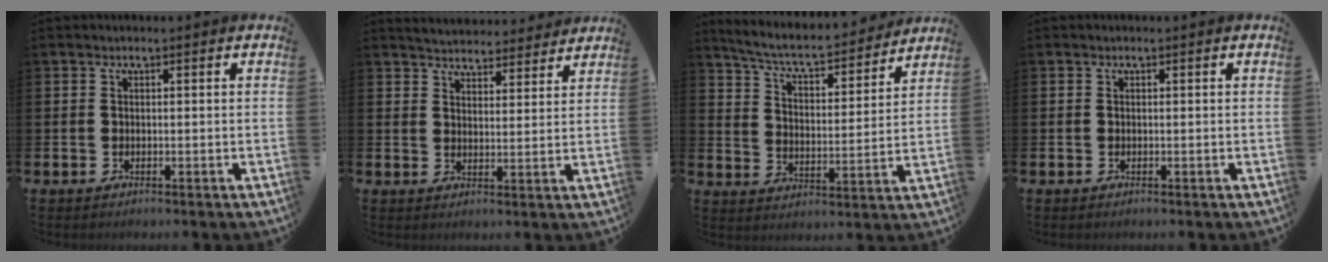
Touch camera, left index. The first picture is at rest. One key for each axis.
{"total": 4.6, "fx": 4.5, "fy": 0.8, "fz": -0.3, "tx": -0.007, "ty": -0.033, "tz": 0.079}
{"total": 6.6, "fx": 6.2, "fy": 1.0, "fz": 2.3, "tx": -0.074, "ty": -0.048, "tz": 0.101}
{"total": 0.0}